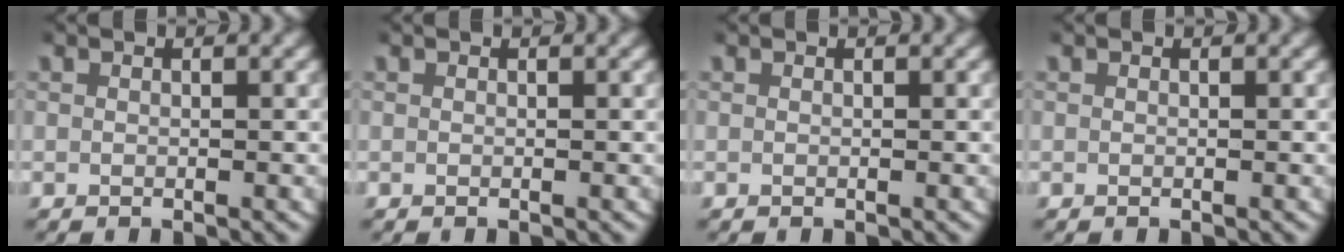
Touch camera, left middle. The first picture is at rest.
{"total": 0.0}
{"total": 0.0}
{"total": 0.0}